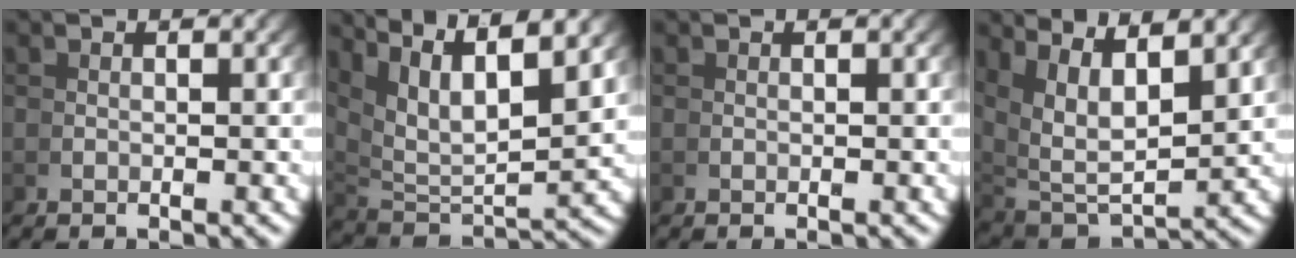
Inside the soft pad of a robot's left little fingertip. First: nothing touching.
{"total": 9.3, "force": [3.8, 4.8, 7.0], "torque": [-0.135, -0.009, 0.075]}
{"total": 0.0}
{"total": 9.3, "force": [2.5, 5.8, 6.9], "torque": [-0.139, -0.023, 0.053]}